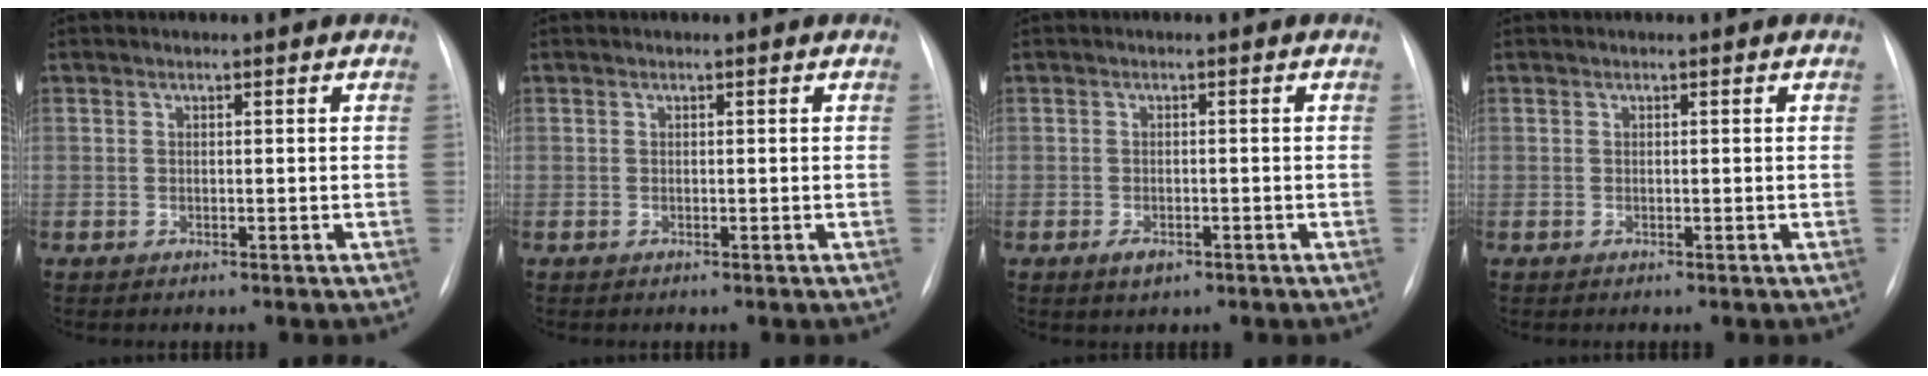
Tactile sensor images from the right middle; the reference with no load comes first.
{"total": 0.0}
{"total": 1.9, "force": [-1.0, 0.9, 1.3], "torque": [-0.022, -0.001, -0.010]}
{"total": 0.0}